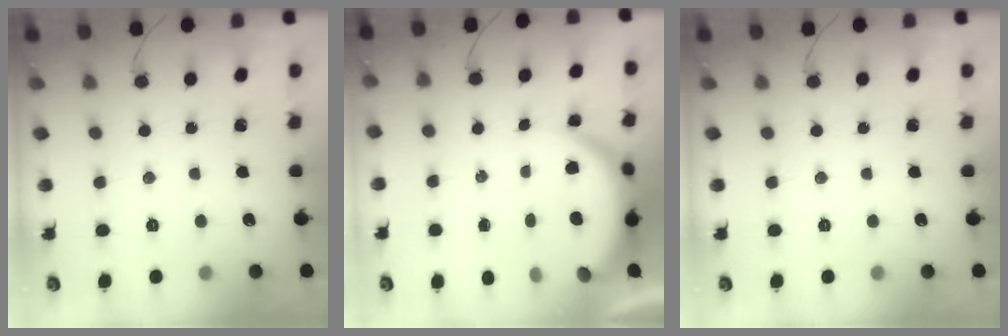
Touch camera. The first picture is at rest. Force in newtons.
{"total": 6.2, "press": 6.2, "slide": 0.6}
{"total": 0.0}